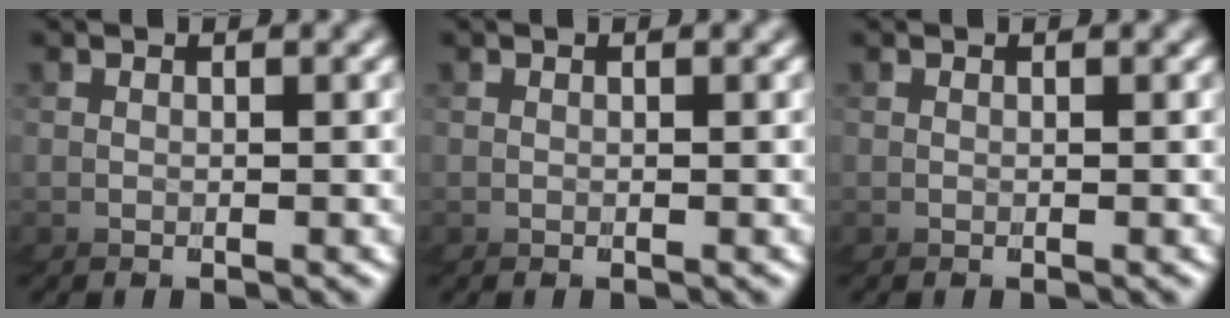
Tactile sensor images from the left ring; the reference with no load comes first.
{"total": 0.0}
{"total": 0.0}